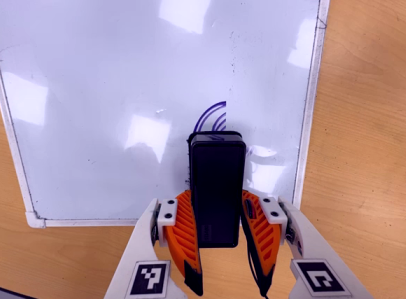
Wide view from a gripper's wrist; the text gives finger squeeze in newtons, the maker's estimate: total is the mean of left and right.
{"total": 6.6, "left": 5.5, "right": 7.8}